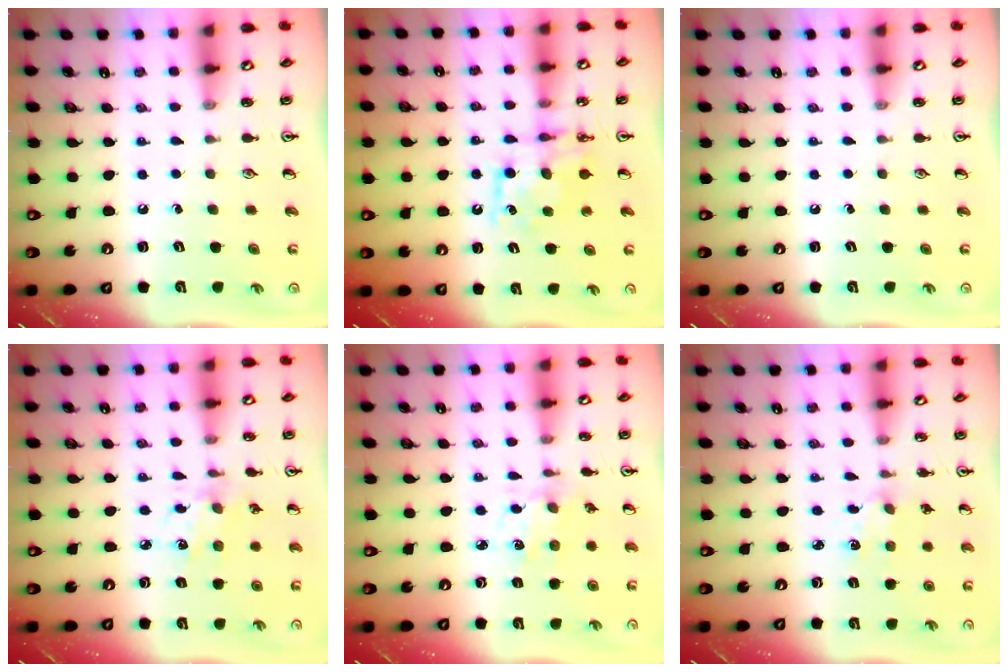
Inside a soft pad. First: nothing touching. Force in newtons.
{"total": 8.2, "press": 8.2, "slide": 0.4}
{"total": 0.0}
{"total": 2.8, "press": 2.7, "slide": 0.7}
{"total": 1.9, "press": 1.8, "slide": 0.5}
{"total": 2.7, "press": 2.7, "slide": 0.3}